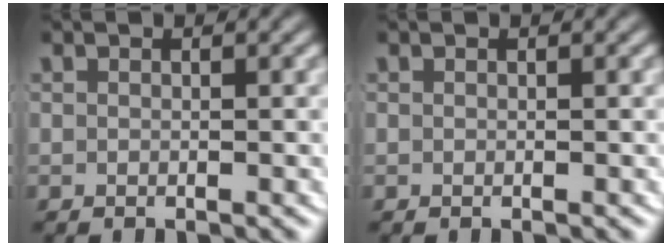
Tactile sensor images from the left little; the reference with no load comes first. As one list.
[{"total": 0.0}]